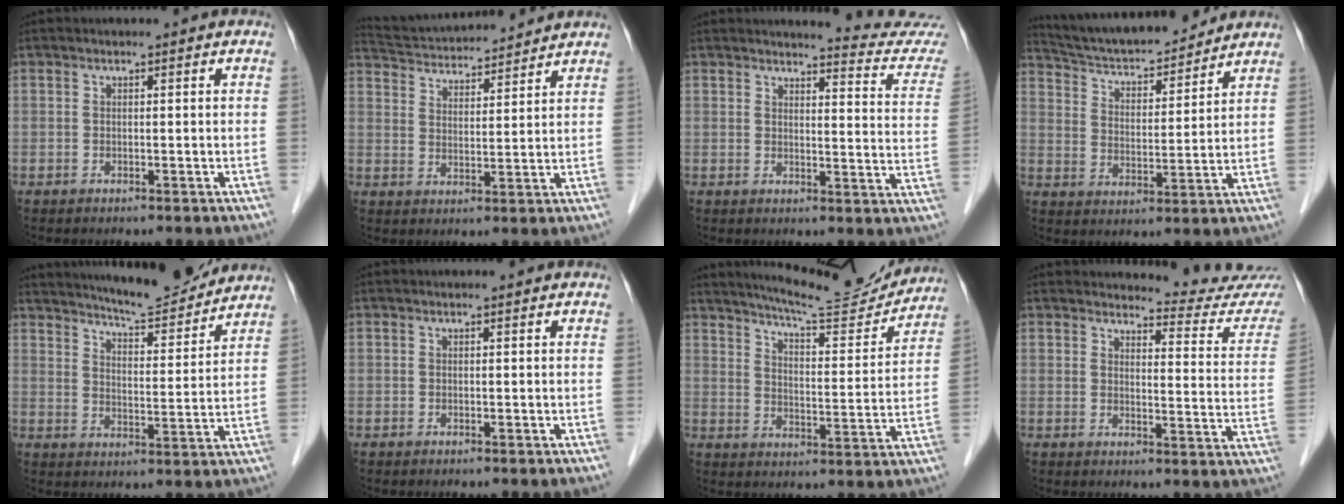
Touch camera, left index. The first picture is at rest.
{"total": 13.7, "force": [13.0, 1.5, 3.9], "torque": [-0.077, 0.029, 0.209]}
{"total": 11.5, "force": [11.5, -0.8, 1.0], "torque": [-0.005, -0.094, 0.111]}
{"total": 15.4, "force": [14.3, 2.3, 5.1], "torque": [-0.087, 0.013, 0.233]}
{"total": 12.9, "force": [12.2, 0.9, 4.2], "torque": [-0.068, -0.004, 0.176]}
{"total": 0.0}
{"total": 15.1, "force": [14.4, 0.9, 4.4], "torque": [-0.071, -0.023, 0.198]}
{"total": 12.2, "force": [12.1, -0.2, 0.9], "torque": [0.000, -0.096, 0.121]}